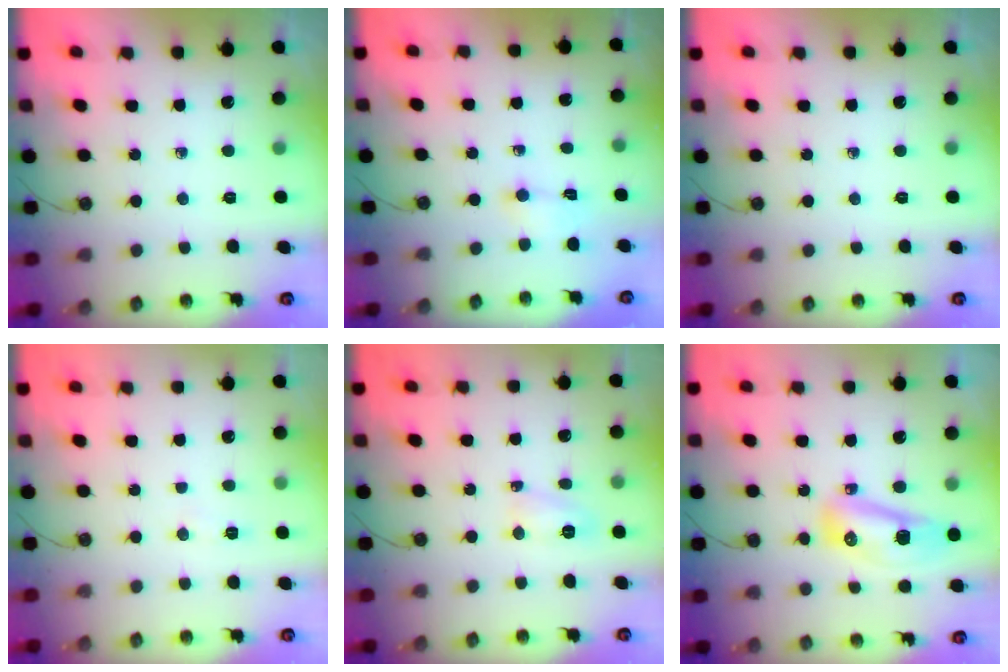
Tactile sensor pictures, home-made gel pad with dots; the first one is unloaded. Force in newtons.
{"total": 1.9, "press": 1.7, "slide": 0.7}
{"total": 0.0}
{"total": 17.5, "press": 6.0, "slide": 16.5}
{"total": 5.0, "press": 5.0, "slide": 0.6}
{"total": 18.6, "press": 14.7, "slide": 11.4}